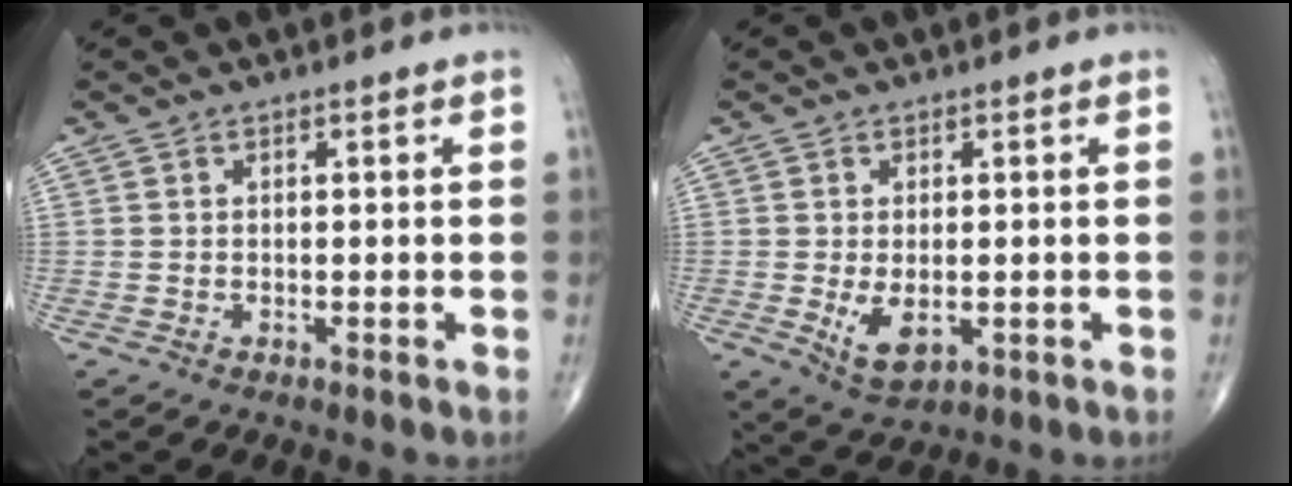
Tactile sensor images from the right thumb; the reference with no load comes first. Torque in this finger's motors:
{"motor_torque": [-0.48, 0.58, 0.35, 0.30, 0.13]}